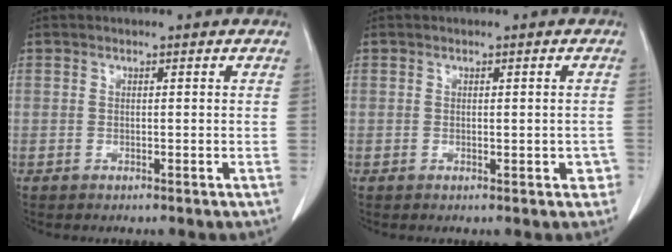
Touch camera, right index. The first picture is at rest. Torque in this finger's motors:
{"motor_torque": [0.03, 0.10, -0.01, 0.00]}